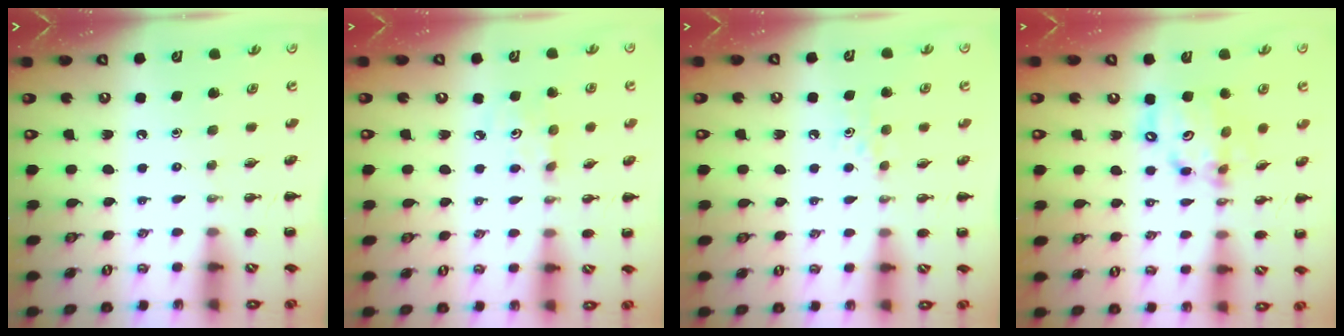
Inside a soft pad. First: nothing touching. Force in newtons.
{"total": 3.2, "press": 3.1, "slide": 0.9}
{"total": 3.6, "press": 3.4, "slide": 1.4}
{"total": 12.8, "press": 12.4, "slide": 3.1}